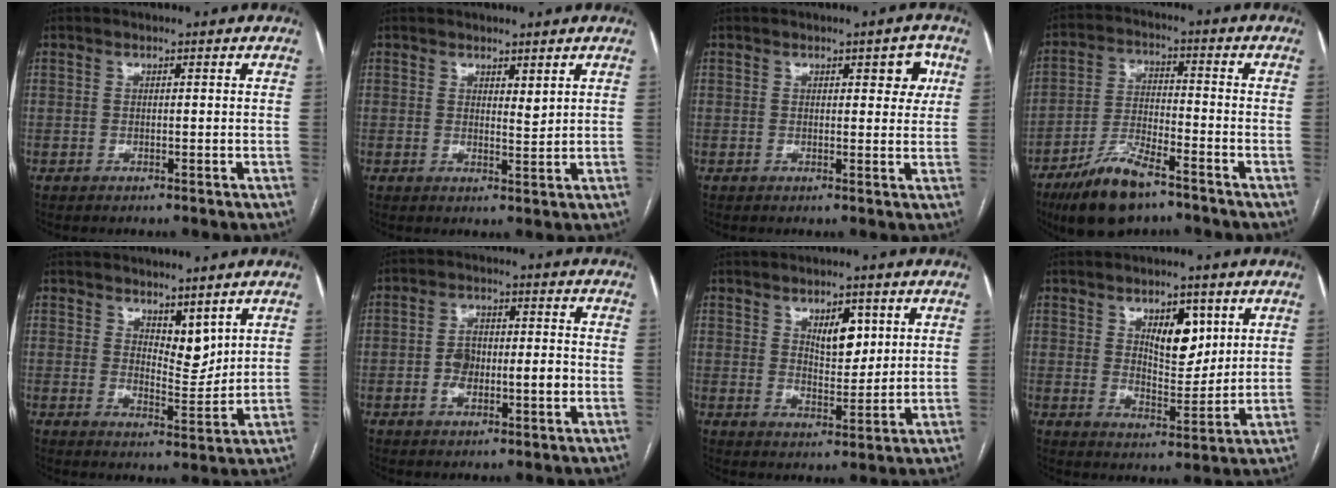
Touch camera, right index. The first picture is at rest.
{"total": 1.8, "force": [1.3, 0.5, 1.2], "torque": [-0.020, -0.011, 0.025]}
{"total": 3.7, "force": [1.5, 1.6, 3.1], "torque": [-0.027, 0.006, 0.014]}
{"total": 11.0, "force": [-7.7, 3.0, 7.2], "torque": [-0.146, -0.016, -0.140]}
{"total": 4.8, "force": [3.3, 2.1, 2.9], "torque": [-0.046, -0.009, 0.062]}
{"total": 6.6, "force": [-1.3, 3.2, 5.6], "torque": [-0.107, 0.017, -0.019]}
{"total": 5.8, "force": [2.5, 2.7, 4.5], "torque": [-0.071, -0.002, 0.046]}
{"total": 7.8, "force": [3.4, 3.6, 6.0], "torque": [-0.091, -0.002, 0.060]}